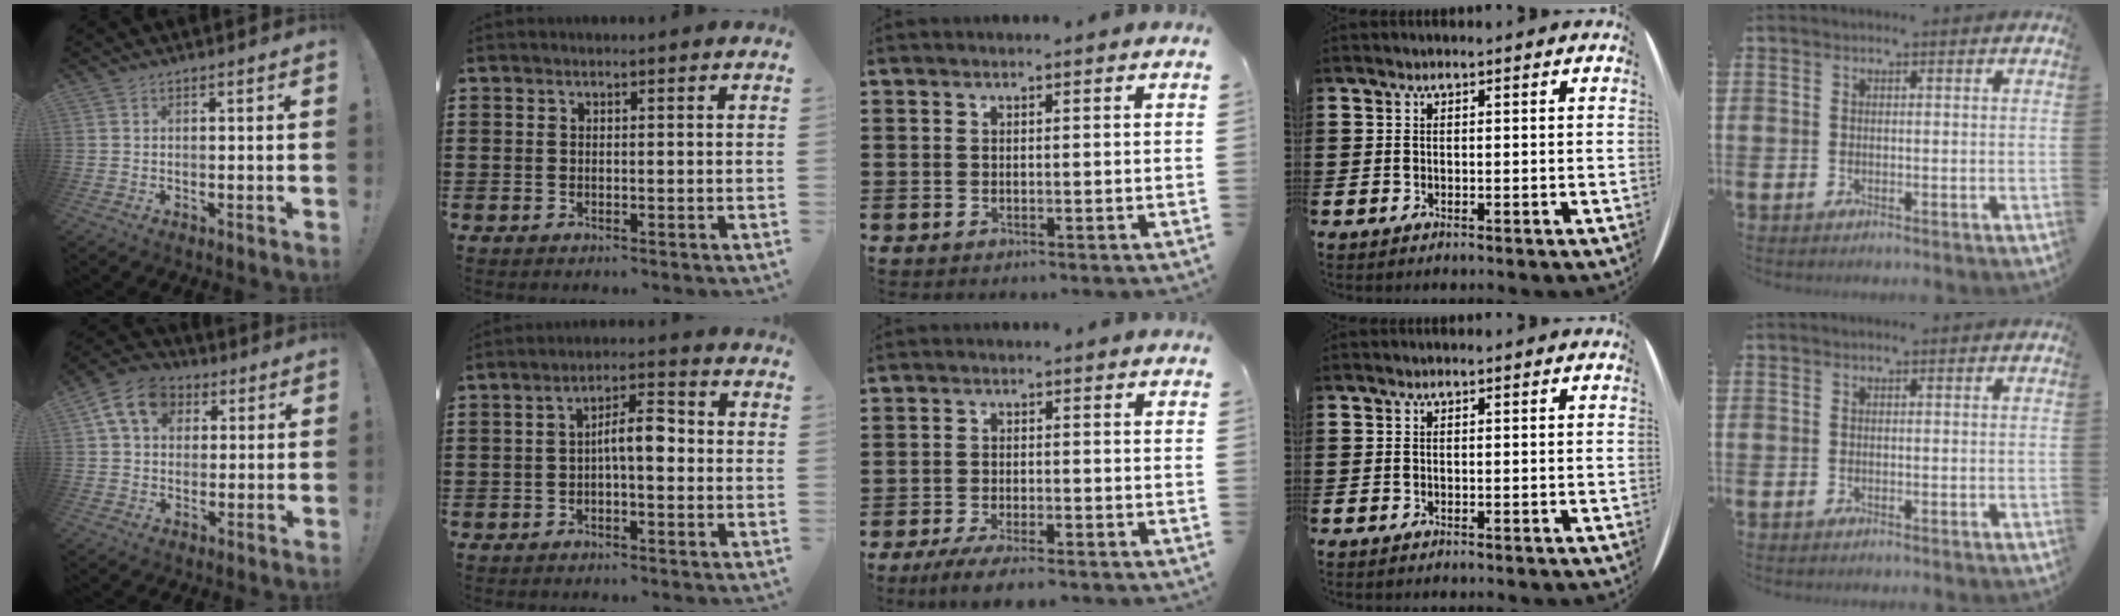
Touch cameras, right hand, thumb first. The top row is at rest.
{"thumb": {"total": 12.2, "force": [4.3, 9.4, 6.4], "torque": [-0.101, 0.000, 0.086]}, "index": {"total": 5.0, "force": [-0.5, 1.5, 4.8], "torque": [-0.089, 0.014, -0.013]}, "middle": {"total": 3.7, "force": [-3.1, 0.3, 1.9], "torque": [-0.044, -0.007, -0.063]}}